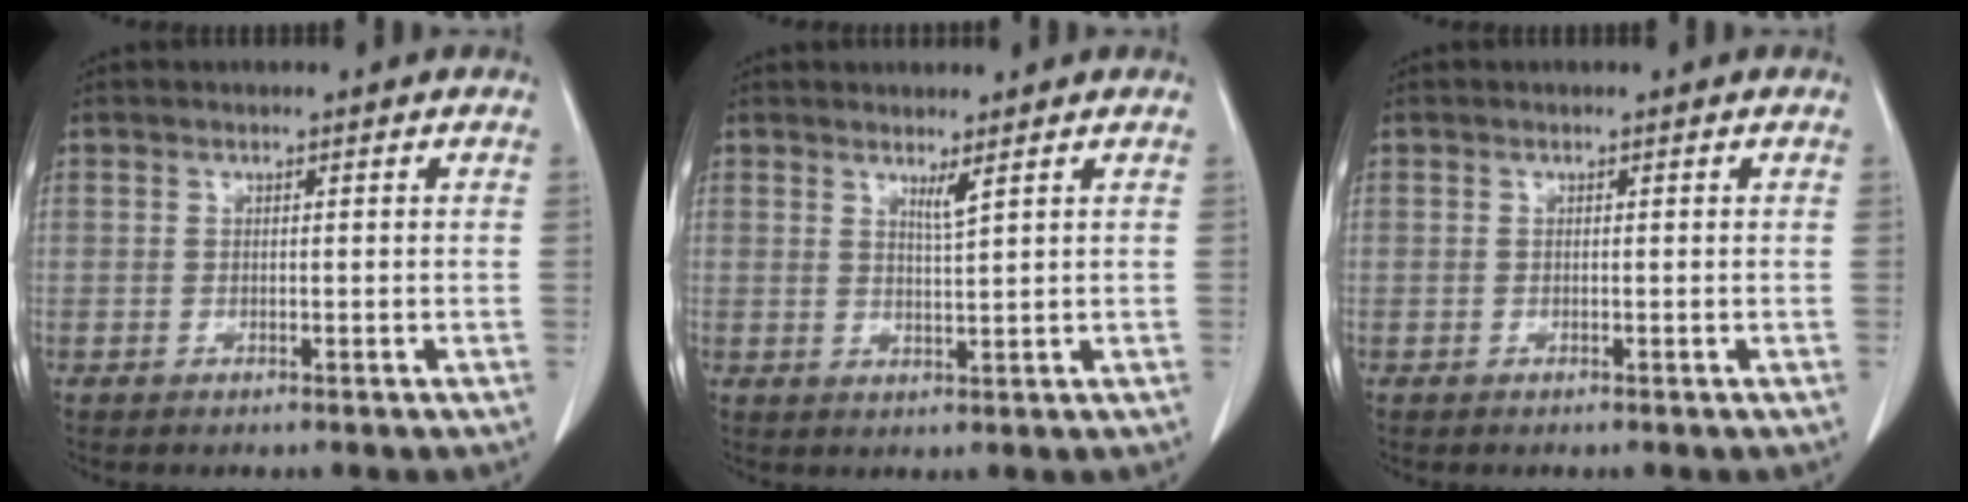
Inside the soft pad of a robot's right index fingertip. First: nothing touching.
{"total": 1.9, "force": [1.4, -0.4, 1.3], "torque": [-0.025, -0.014, 0.027]}
{"total": 0.0}